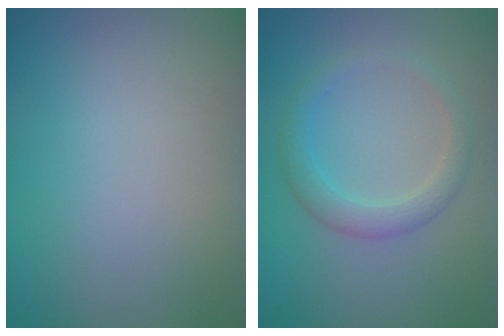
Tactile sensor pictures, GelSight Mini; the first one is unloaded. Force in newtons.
{"total": 2.4, "press": 2.4, "slide": 0.1}